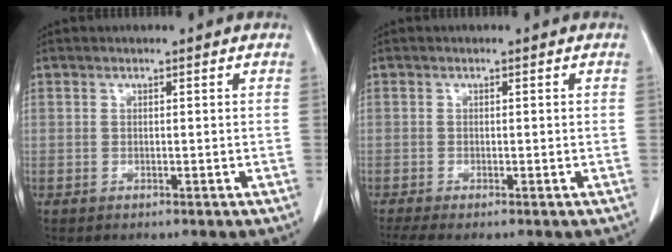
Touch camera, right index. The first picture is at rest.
{"total": 2.1, "force": [-1.5, 0.0, 1.6], "torque": [-0.036, -0.007, -0.030]}